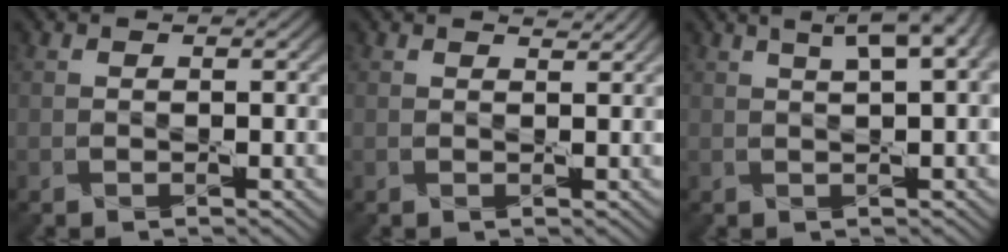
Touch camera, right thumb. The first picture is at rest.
{"total": 0.9, "force": [0.9, -0.1, 0.0], "torque": [-0.005, -0.002, 0.010]}
{"total": 5.4, "force": [2.5, 1.1, 4.7], "torque": [-0.069, 0.024, 0.039]}